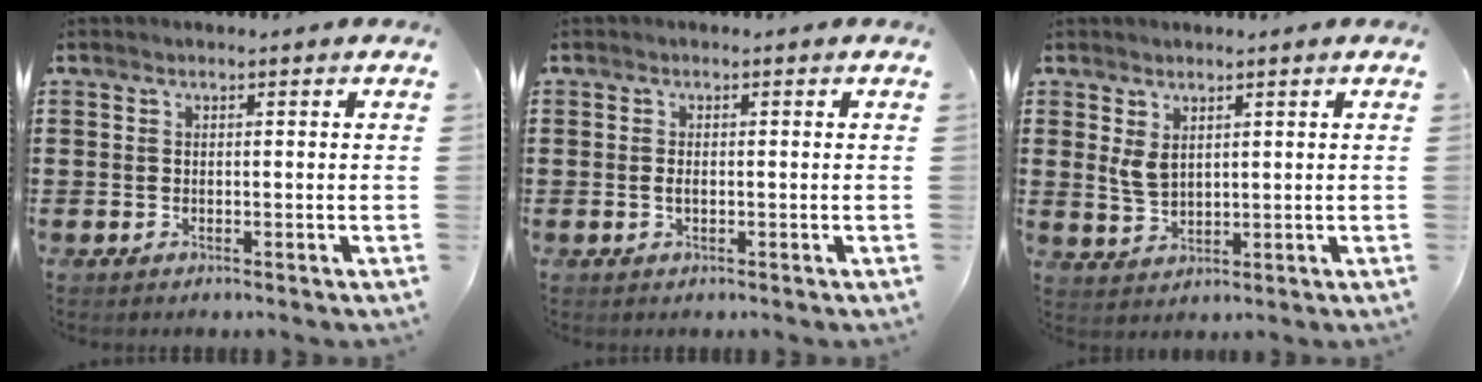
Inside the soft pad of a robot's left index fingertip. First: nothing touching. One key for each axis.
{"total": 1.0, "fx": -0.1, "fy": 0.4, "fz": 0.9, "tx": -0.018, "ty": 0.000, "tz": -0.002}
{"total": 3.5, "fx": 1.6, "fy": 2.1, "fz": 2.2, "tx": -0.048, "ty": 0.005, "tz": 0.031}